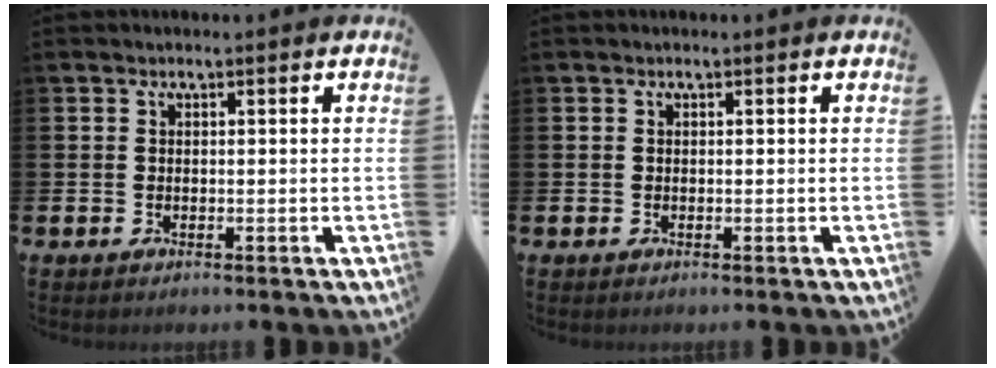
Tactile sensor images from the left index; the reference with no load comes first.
{"total": 0.0}